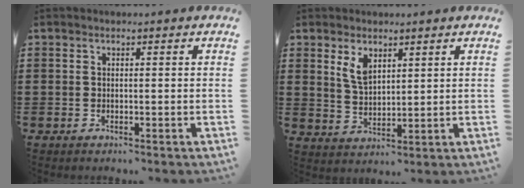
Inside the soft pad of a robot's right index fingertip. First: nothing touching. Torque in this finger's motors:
{"motor_torque": [0.37, -0.34, 0.10, 0.11]}